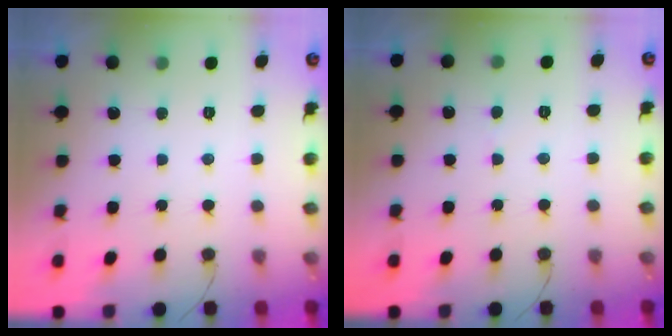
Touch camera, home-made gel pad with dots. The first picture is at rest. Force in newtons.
{"total": 2.1, "press": 2.1, "slide": 0.2}